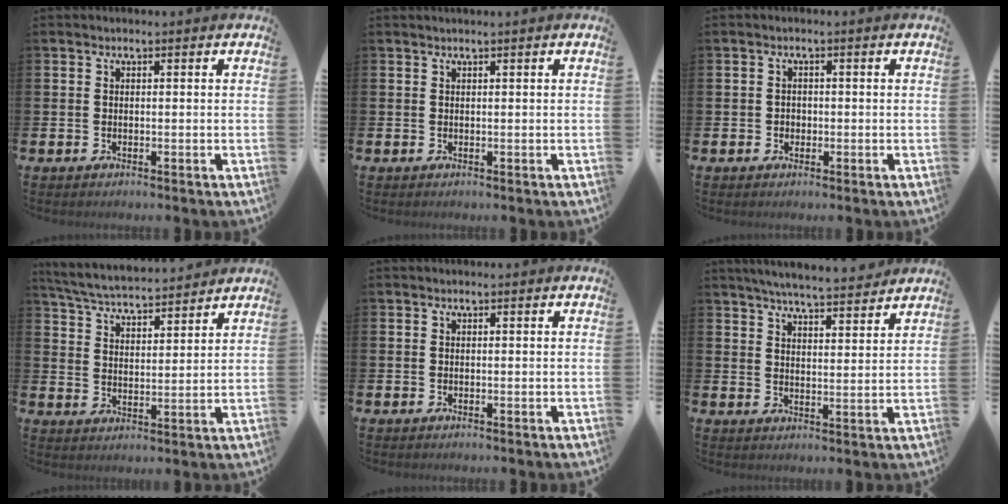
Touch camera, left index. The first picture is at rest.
{"total": 0.0}
{"total": 1.2, "force": [-0.2, 1.1, 0.3], "torque": [0.006, 0.001, -0.009]}
{"total": 5.4, "force": [5.3, 0.5, 0.9], "torque": [-0.040, -0.036, 0.092]}
{"total": 0.0}
{"total": 5.5, "force": [5.4, 0.0, 1.1], "torque": [-0.027, -0.040, 0.092]}